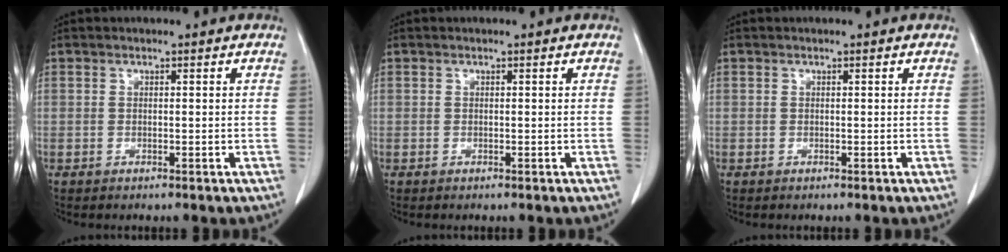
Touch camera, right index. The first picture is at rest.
{"total": 0.0}
{"total": 0.0}